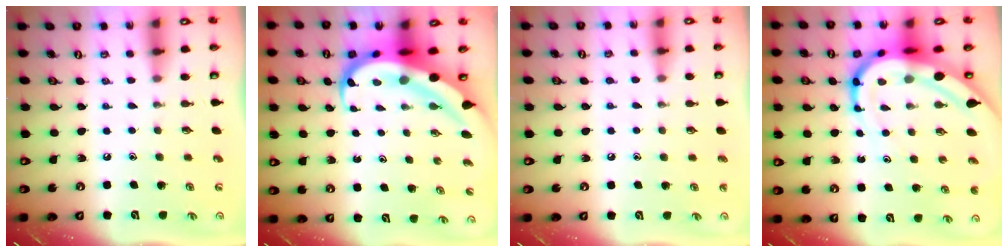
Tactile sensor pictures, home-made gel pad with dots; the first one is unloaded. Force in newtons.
{"total": 11.3, "press": 11.3, "slide": 1.3}
{"total": 3.4, "press": 3.3, "slide": 0.5}
{"total": 13.9, "press": 13.8, "slide": 1.3}